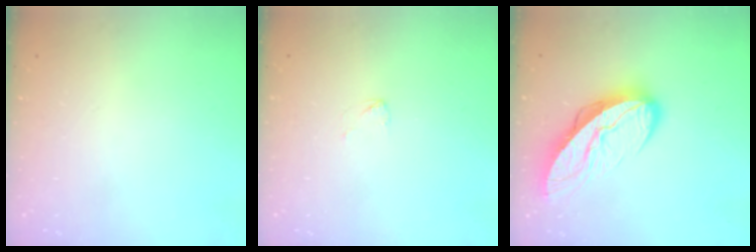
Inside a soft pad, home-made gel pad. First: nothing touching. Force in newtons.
{"total": 1.9, "press": 1.9, "slide": 0.1}
{"total": 12.0, "press": 11.9, "slide": 1.1}